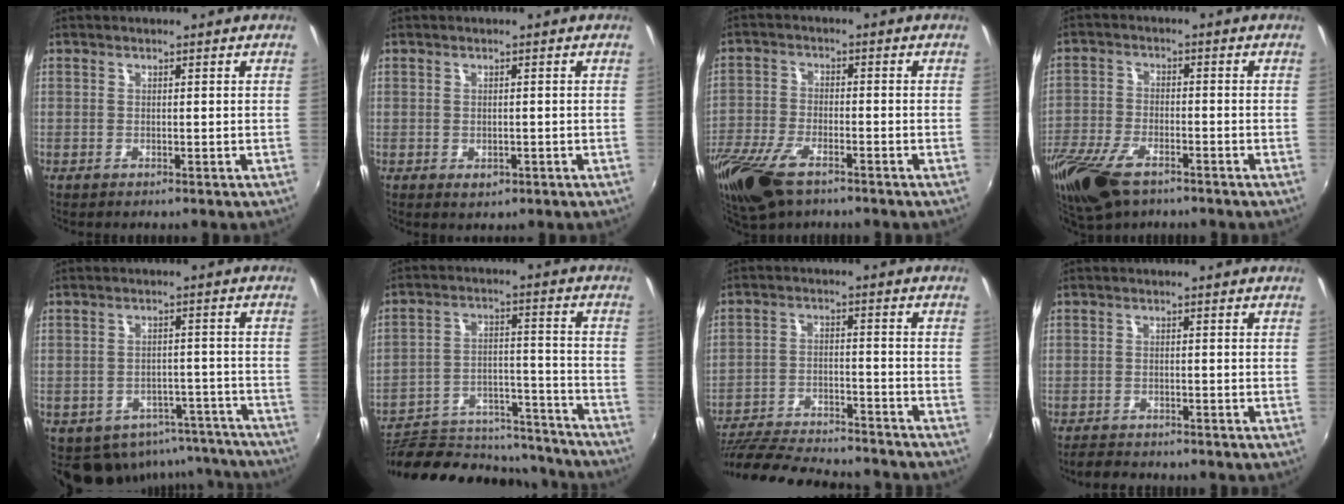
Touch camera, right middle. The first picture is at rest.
{"total": 1.8, "force": [-0.7, 1.3, 1.1], "torque": [-0.018, -0.004, -0.007]}
{"total": 12.7, "force": [-8.4, 5.2, 8.0], "torque": [-0.193, -0.038, -0.166]}
{"total": 13.2, "force": [-8.7, 5.9, 8.0], "torque": [-0.196, -0.039, -0.169]}
{"total": 14.5, "force": [-11.3, 7.9, 4.4], "torque": [-0.089, 0.019, -0.116]}
{"total": 28.6, "force": [-24.5, 9.9, 11.0], "torque": [-0.218, 0.018, -0.326]}
{"total": 23.1, "force": [-20.3, 4.9, 9.8], "torque": [-0.198, -0.030, -0.302]}
{"total": 3.3, "force": [-3.1, 1.0, 0.5], "torque": [-0.029, -0.003, -0.056]}